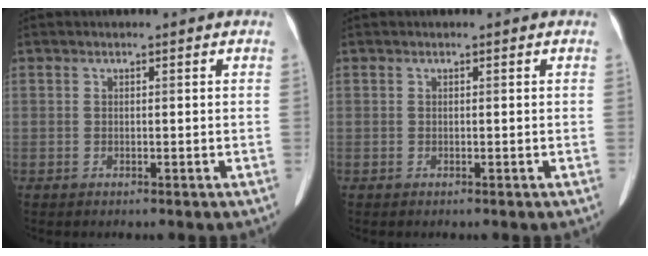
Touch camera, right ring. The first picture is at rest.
{"total": 0.0}